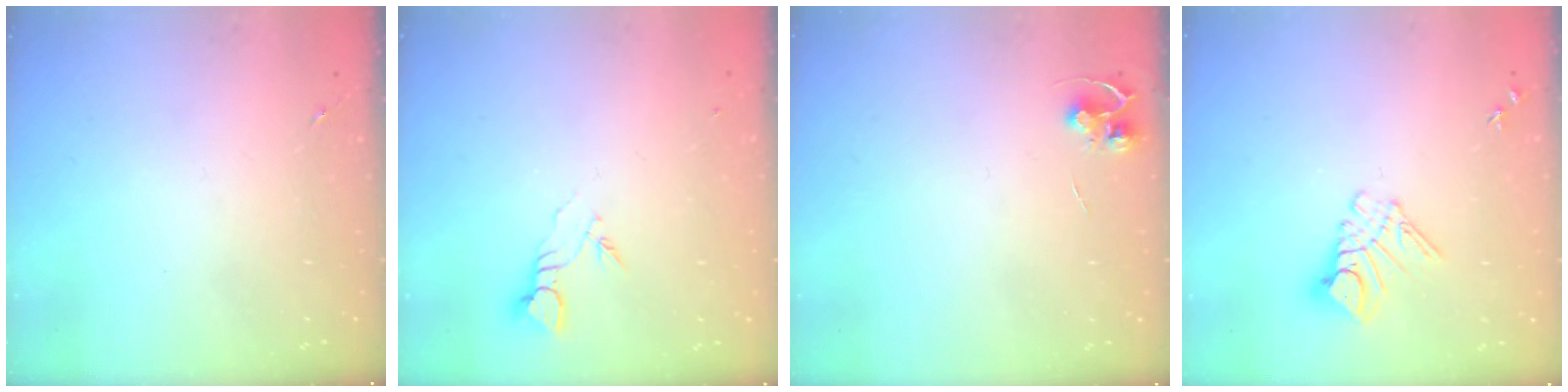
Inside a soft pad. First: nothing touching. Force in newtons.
{"total": 3.7, "press": 3.6, "slide": 0.3}
{"total": 5.7, "press": 5.6, "slide": 0.4}
{"total": 9.6, "press": 9.6, "slide": 1.0}